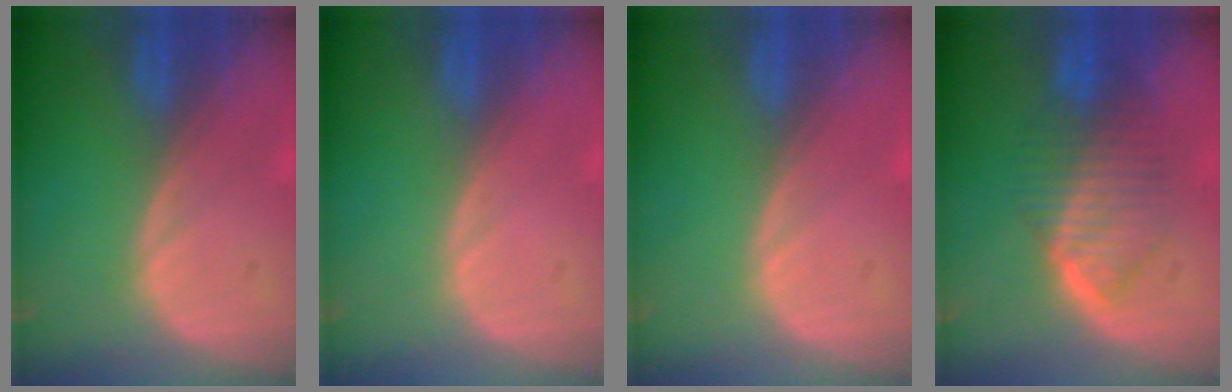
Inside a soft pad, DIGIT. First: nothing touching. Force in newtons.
{"total": 0.0}
{"total": 0.0}
{"total": 6.4, "press": 6.3, "slide": 1.0}